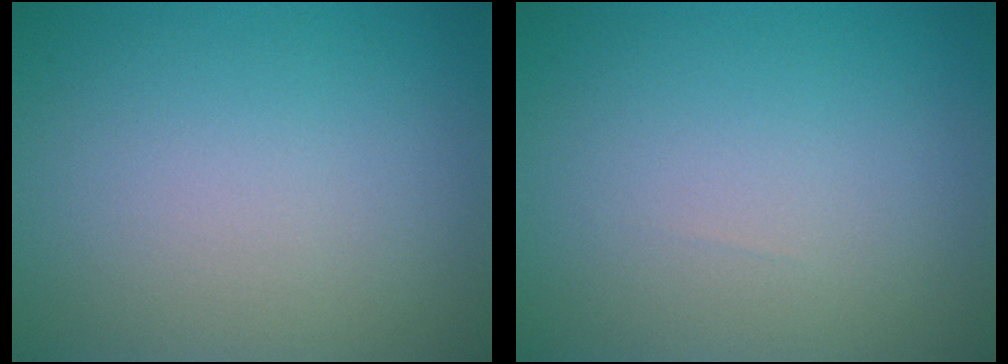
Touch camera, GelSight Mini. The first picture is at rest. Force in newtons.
{"total": 0.0}